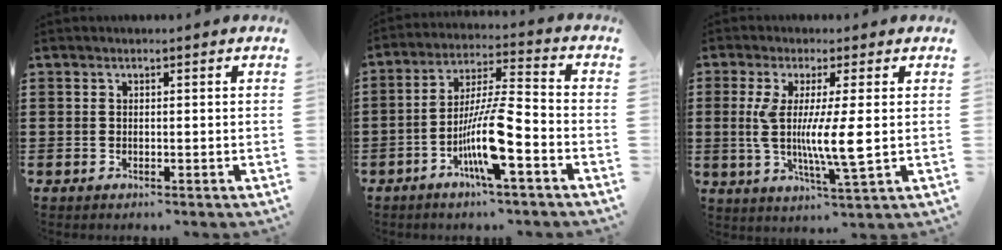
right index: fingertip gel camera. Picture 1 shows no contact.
{"total": 11.0, "force": [-4.4, 0.9, 10.0], "torque": [-0.204, -0.012, -0.087]}
{"total": 8.0, "force": [0.3, 0.4, 8.0], "torque": [-0.162, -0.013, -0.002]}